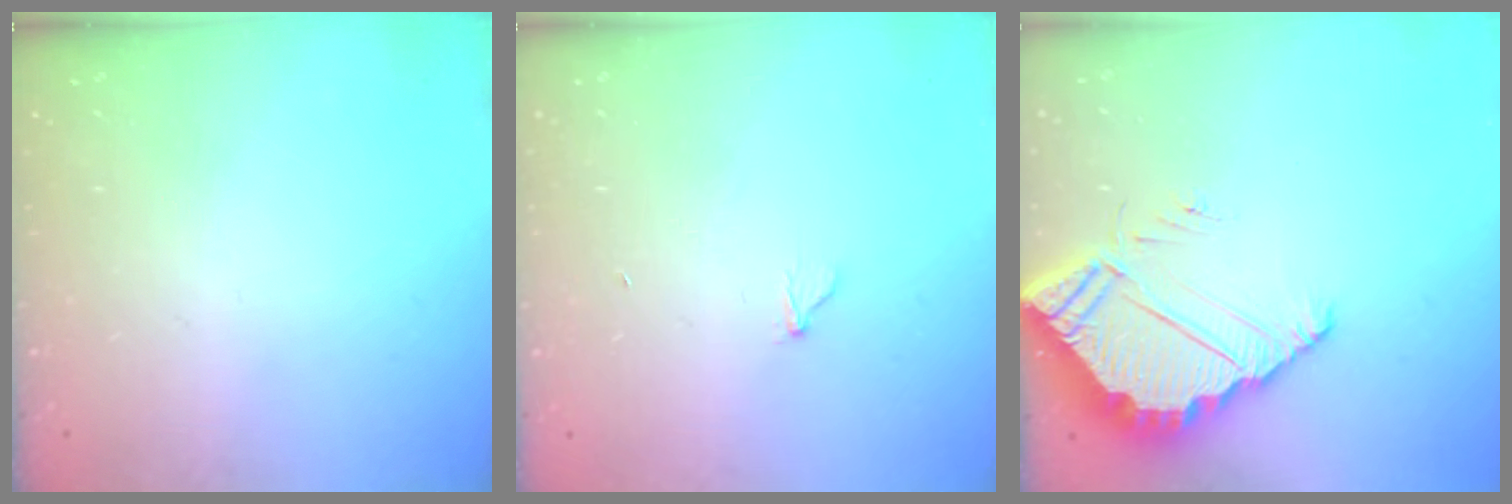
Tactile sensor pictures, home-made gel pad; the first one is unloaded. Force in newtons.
{"total": 3.3, "press": 3.3, "slide": 0.3}
{"total": 6.2, "press": 6.2, "slide": 0.4}